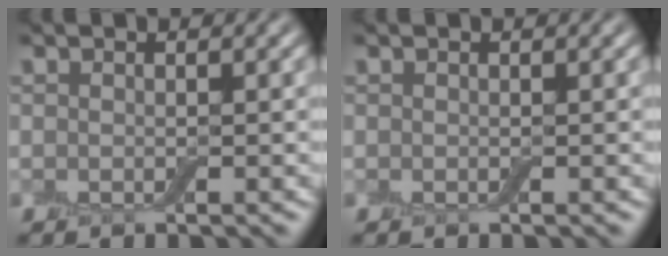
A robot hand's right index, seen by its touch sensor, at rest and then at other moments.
{"total": 0.0}